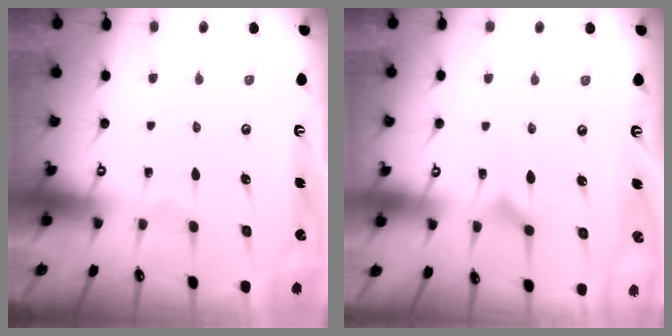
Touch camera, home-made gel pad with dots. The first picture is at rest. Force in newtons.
{"total": 4.6, "press": 4.6, "slide": 0.6}